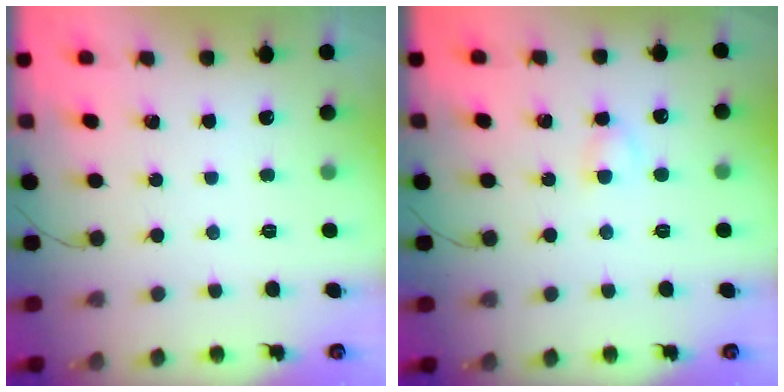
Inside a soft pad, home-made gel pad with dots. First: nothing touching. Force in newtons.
{"total": 2.7, "press": 2.5, "slide": 1.0}